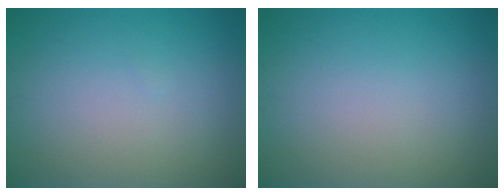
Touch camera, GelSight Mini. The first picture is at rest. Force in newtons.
{"total": 0.0}